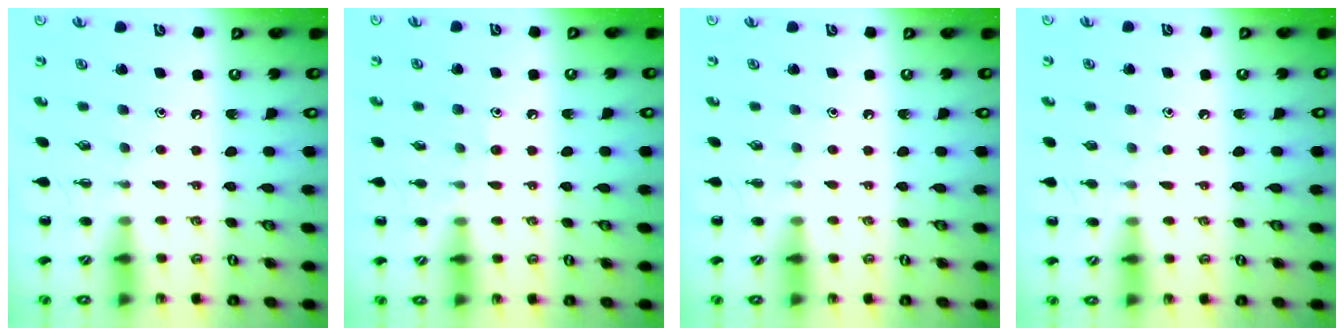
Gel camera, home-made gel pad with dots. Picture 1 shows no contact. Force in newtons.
{"total": 6.2, "press": 5.8, "slide": 2.2}
{"total": 0.0}
{"total": 2.6, "press": 2.4, "slide": 1.0}